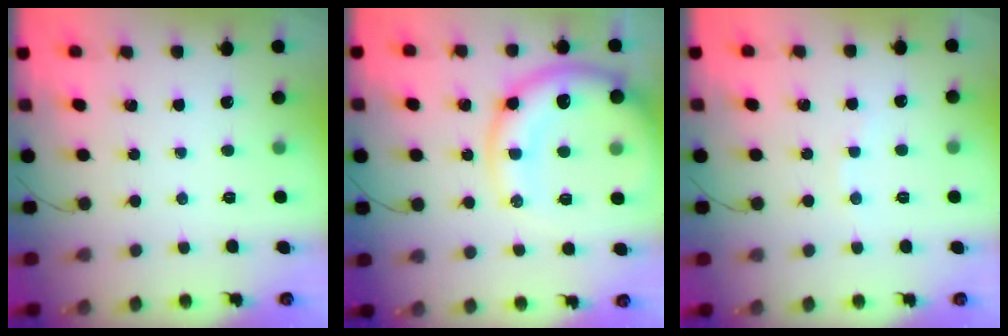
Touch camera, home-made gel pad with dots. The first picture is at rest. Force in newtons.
{"total": 17.6, "press": 17.2, "slide": 3.4}
{"total": 2.3, "press": 2.1, "slide": 0.7}